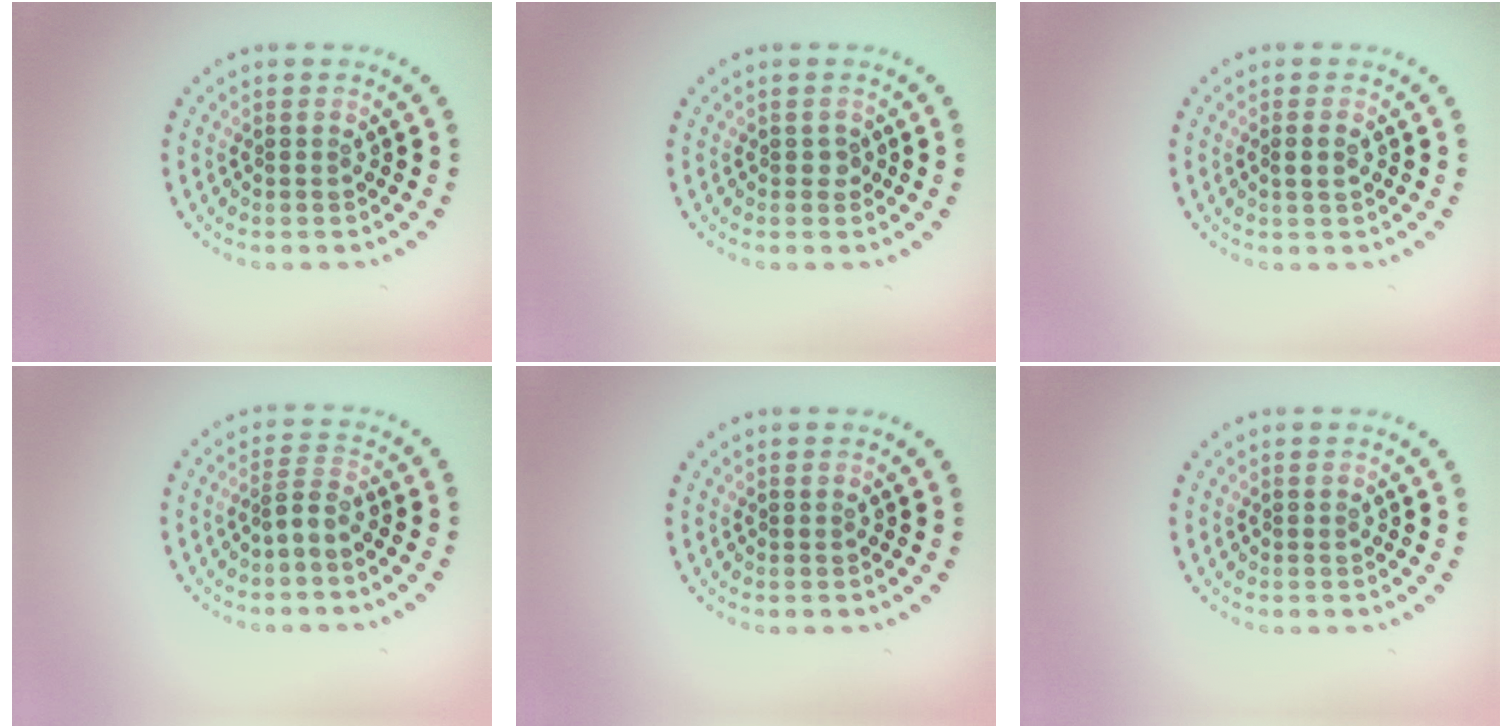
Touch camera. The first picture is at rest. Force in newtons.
{"total": 0.8, "press": 0.6, "slide": 0.5}
{"total": 1.1, "press": 1.0, "slide": 0.4}
{"total": 1.8, "press": 1.1, "slide": 1.4}
{"total": 0.0}
{"total": 0.0}